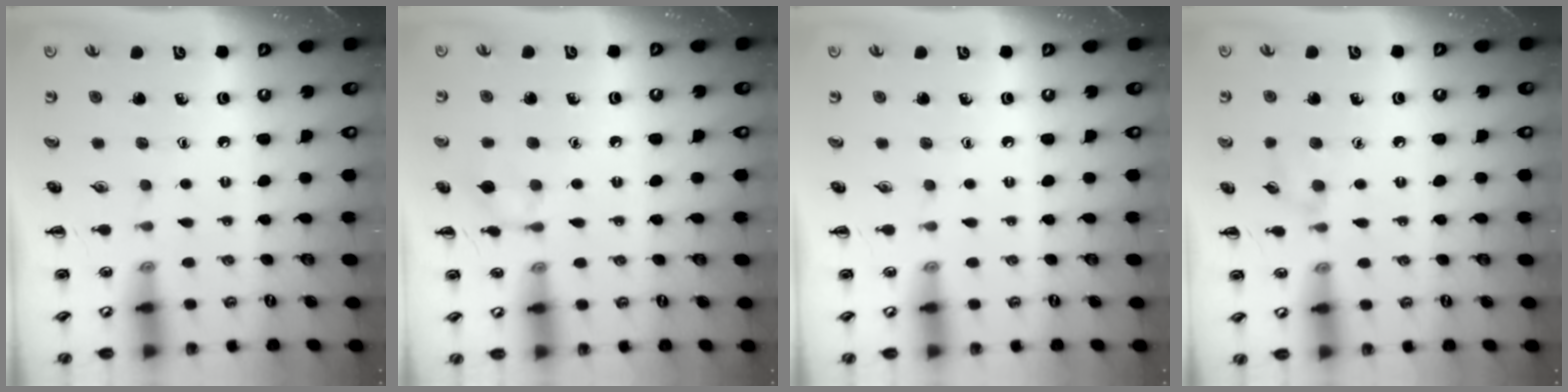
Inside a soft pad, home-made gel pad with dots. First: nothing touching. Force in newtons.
{"total": 6.3, "press": 5.9, "slide": 2.2}
{"total": 0.0}
{"total": 5.8, "press": 5.4, "slide": 2.1}